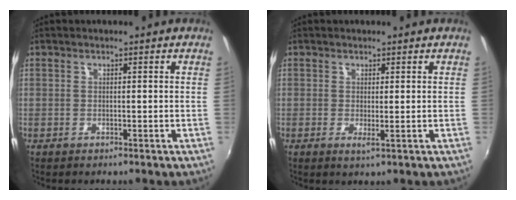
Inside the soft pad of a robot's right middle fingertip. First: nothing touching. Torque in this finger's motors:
{"motor_torque": [-0.33, -0.39, -0.02, 0.00]}